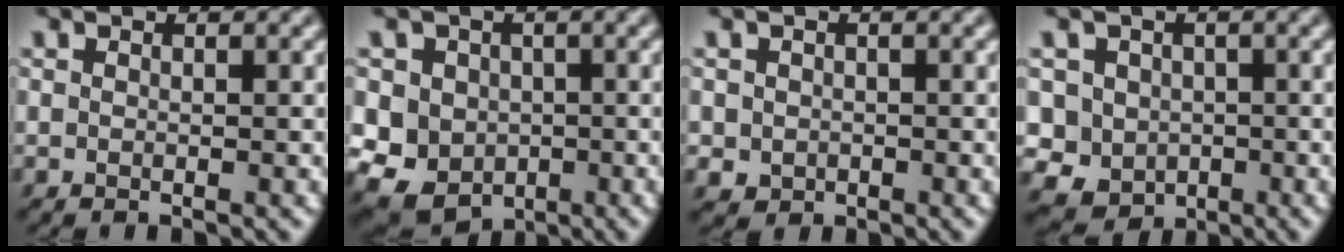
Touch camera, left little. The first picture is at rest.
{"total": 6.5, "force": [-0.7, 5.9, 2.6], "torque": [-0.045, 0.010, -0.037]}
{"total": 1.5, "force": [-0.2, 1.5, 0.4], "torque": [-0.005, -0.003, -0.003]}
{"total": 6.7, "force": [-0.4, 6.3, 2.3], "torque": [-0.049, 0.024, -0.038]}